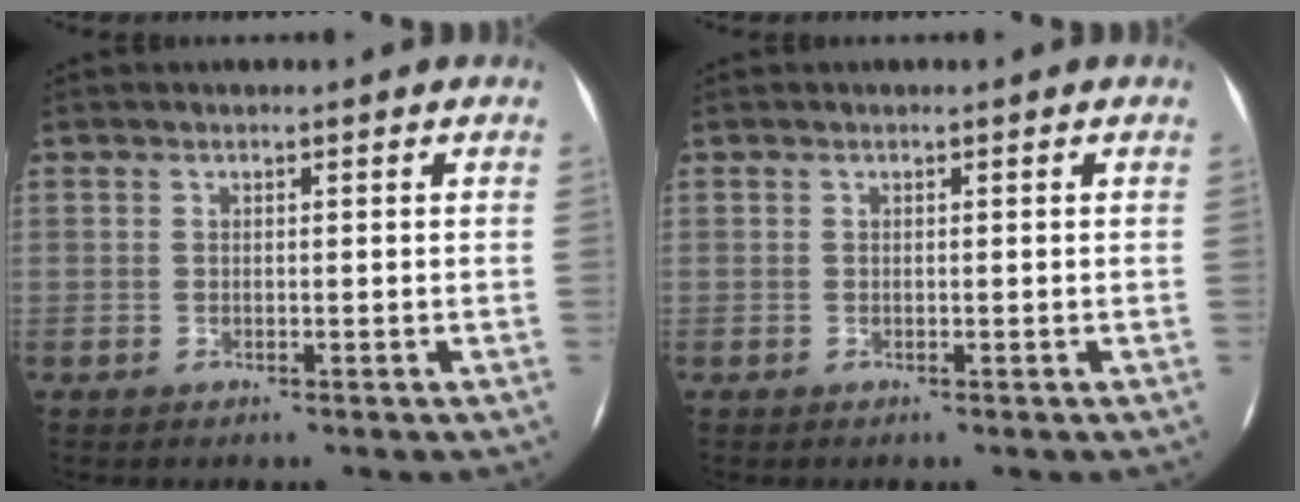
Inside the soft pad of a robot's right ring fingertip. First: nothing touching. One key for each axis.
{"total": 0.0}